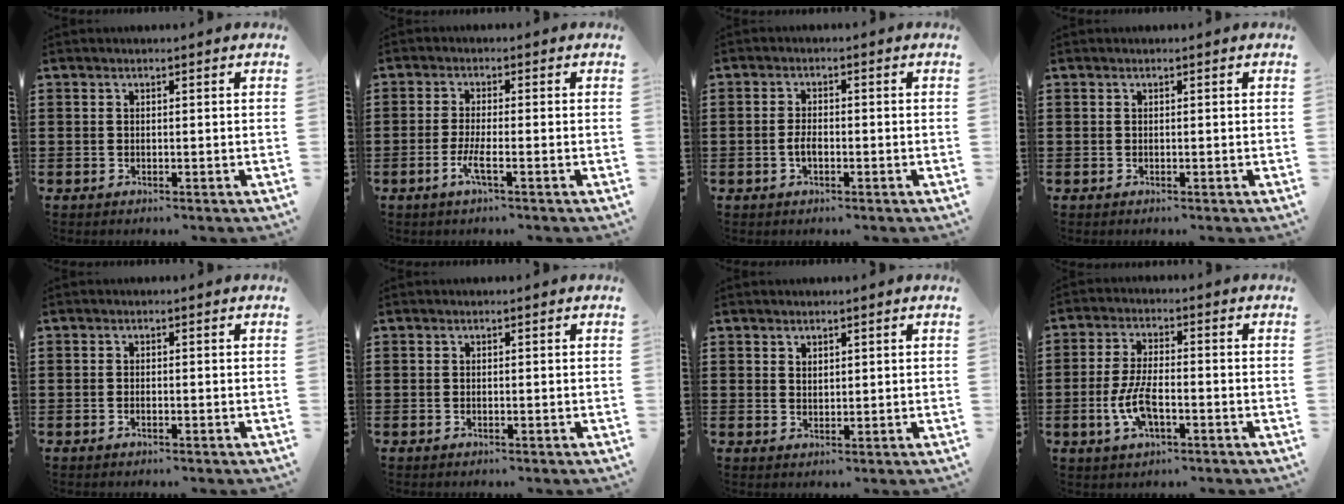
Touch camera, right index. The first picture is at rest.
{"total": 3.4, "force": [-1.7, 0.3, 3.0], "torque": [-0.062, -0.005, -0.036]}
{"total": 2.2, "force": [-0.7, 1.1, 1.8], "torque": [-0.043, 0.001, -0.016]}
{"total": 0.0}
{"total": 0.5, "force": [-0.4, 0.1, 0.3], "torque": [-0.007, -0.003, -0.007]}
{"total": 0.0}
{"total": 1.4, "force": [1.3, 0.7, 0.1], "torque": [-0.002, 0.001, 0.025]}
{"total": 7.1, "force": [-2.2, 2.8, 6.1], "torque": [-0.142, -0.007, -0.046]}